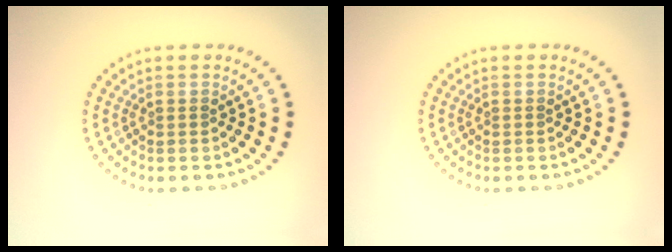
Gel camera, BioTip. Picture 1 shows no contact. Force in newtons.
{"total": 0.0}